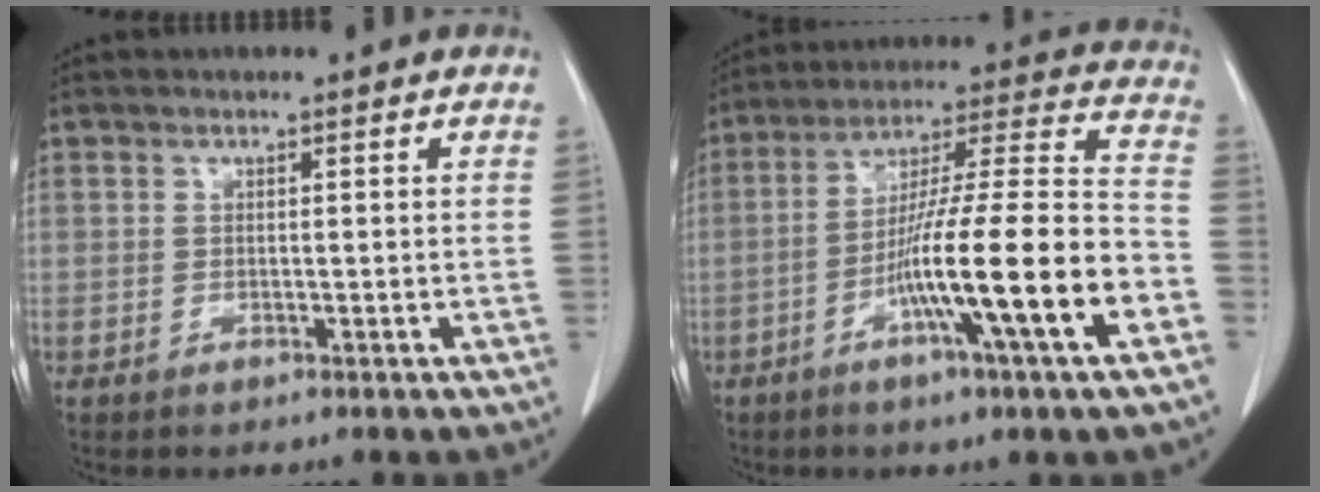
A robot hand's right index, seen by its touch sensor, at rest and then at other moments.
{"total": 18.7, "force": [-6.9, -0.3, 17.3], "torque": [-0.282, -0.004, -0.117]}